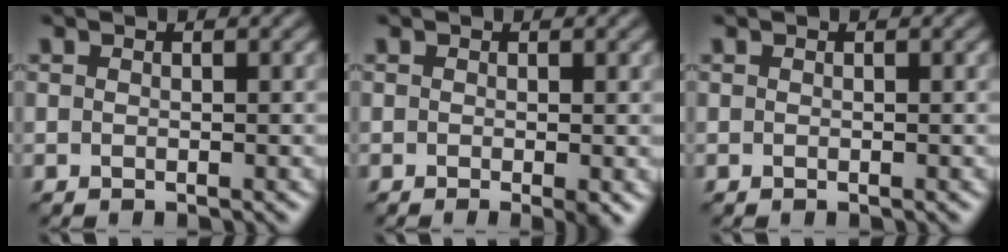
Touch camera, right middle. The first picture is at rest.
{"total": 1.3, "force": [-0.4, 0.0, 1.2], "torque": [-0.018, -0.007, -0.006]}
{"total": 0.0}